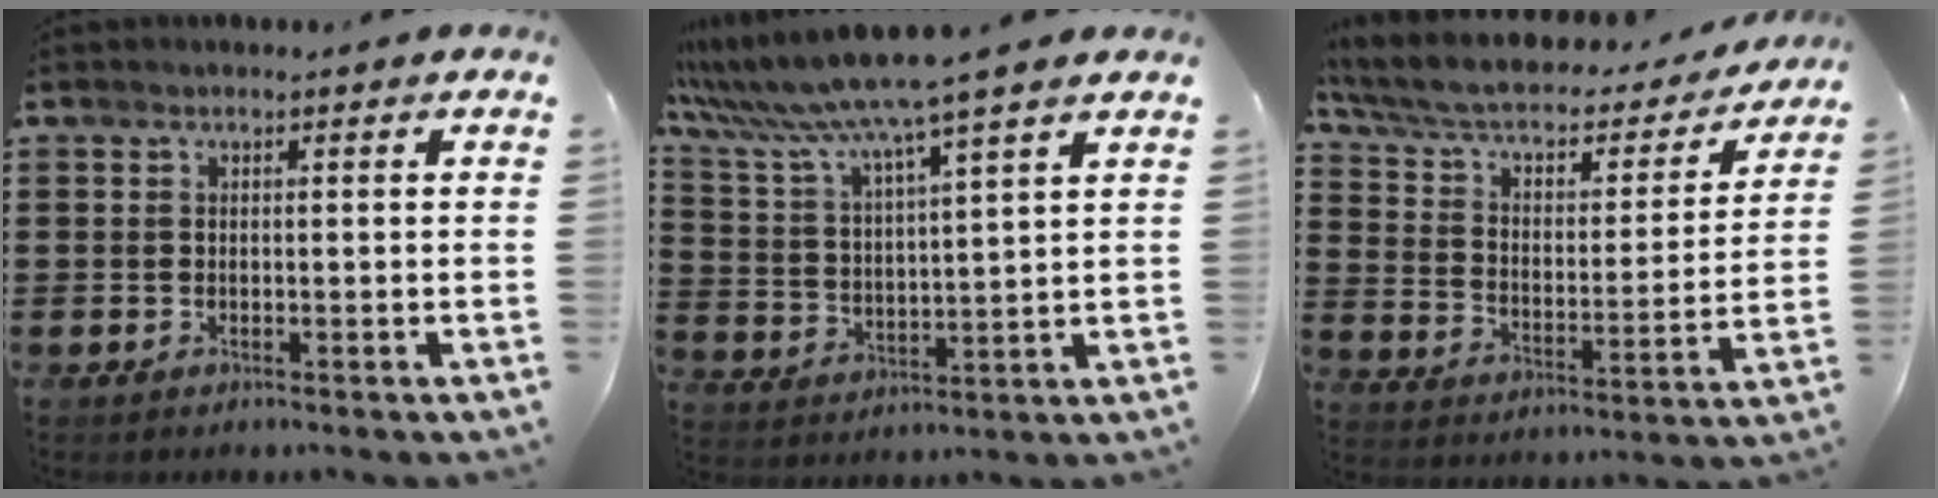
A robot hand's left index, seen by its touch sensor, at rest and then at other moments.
{"total": 8.5, "force": [7.3, -0.9, 4.2], "torque": [-0.112, -0.049, 0.119]}
{"total": 5.8, "force": [4.0, 2.6, 3.4], "torque": [-0.083, -0.029, 0.064]}